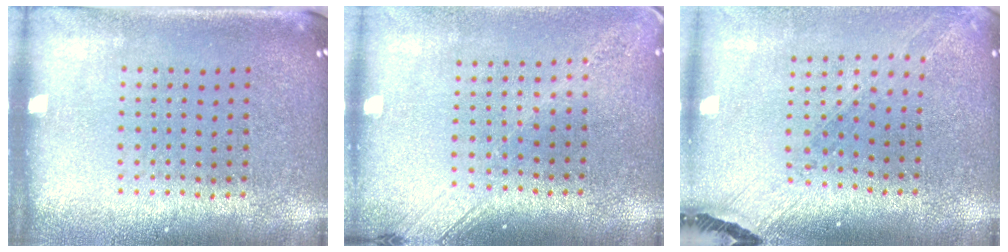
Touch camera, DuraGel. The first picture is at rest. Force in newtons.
{"total": 1.8, "press": 1.4, "slide": 1.2}
{"total": 1.5, "press": 1.4, "slide": 0.3}